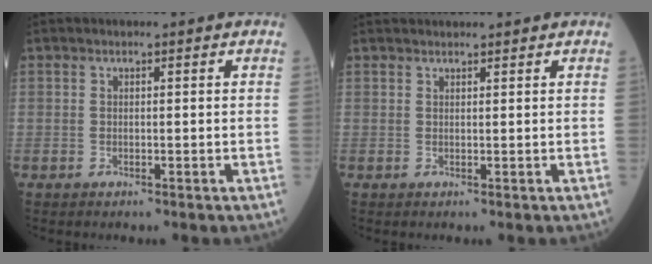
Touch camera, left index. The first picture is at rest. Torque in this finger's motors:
{"motor_torque": [-0.40, -1.02, 0.00, -0.01]}